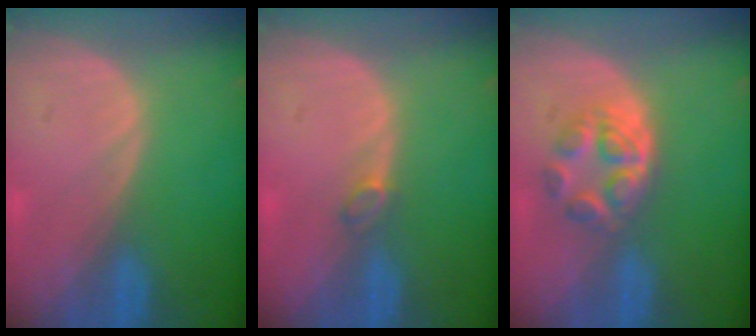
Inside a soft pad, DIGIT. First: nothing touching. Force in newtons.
{"total": 1.4, "press": 1.3, "slide": 0.3}
{"total": 6.1, "press": 5.3, "slide": 3.2}